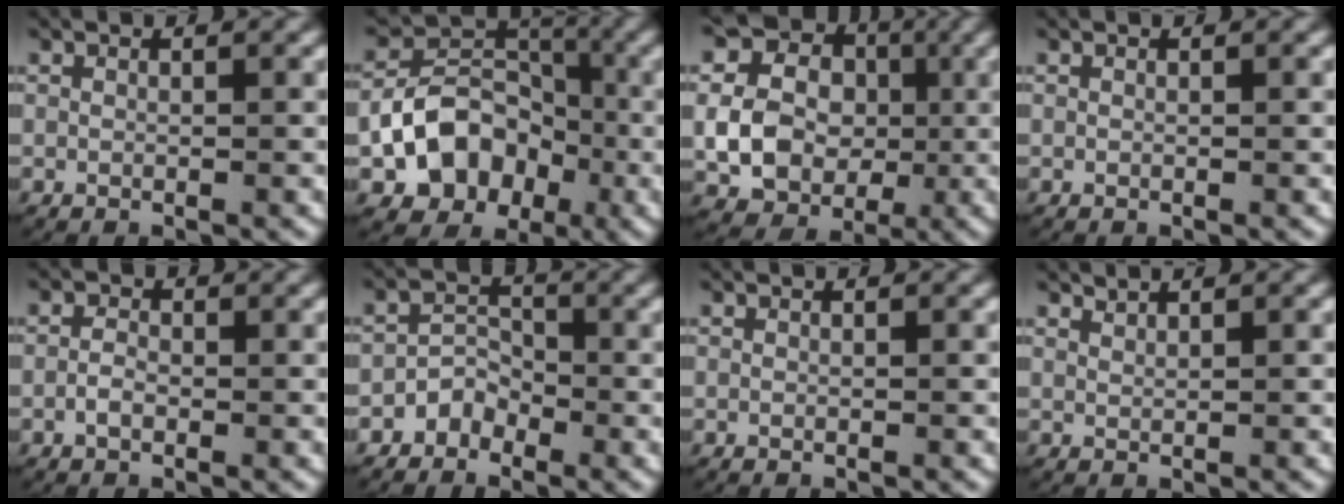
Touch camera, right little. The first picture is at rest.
{"total": 9.7, "force": [-3.7, 7.7, 4.6], "torque": [-0.074, -0.016, -0.059]}
{"total": 12.0, "force": [1.1, 10.6, 5.5], "torque": [-0.132, -0.022, 0.011]}
{"total": 0.0}
{"total": 1.2, "force": [-0.6, 0.8, 0.7], "torque": [-0.018, -0.003, -0.013]}
{"total": 2.9, "force": [-1.7, 2.2, 0.8], "torque": [-0.021, -0.004, -0.036]}
{"total": 0.0}
{"total": 1.3, "force": [1.3, 0.1, 0.2], "torque": [-0.006, 0.000, 0.027]}